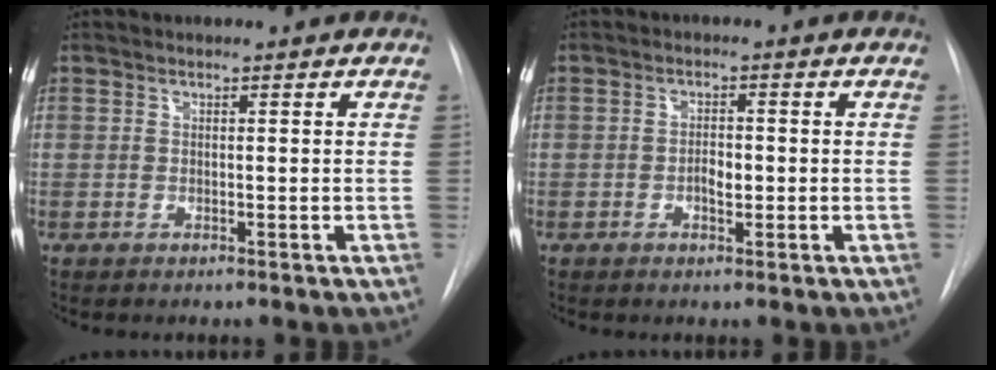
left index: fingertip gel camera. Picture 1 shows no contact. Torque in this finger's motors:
{"motor_torque": [0.11, 0.06, 0.04, 0.01]}